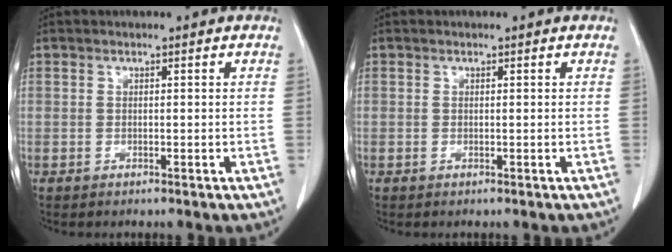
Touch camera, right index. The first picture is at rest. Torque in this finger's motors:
{"motor_torque": [-0.09, 0.07, -0.02, 0.01]}